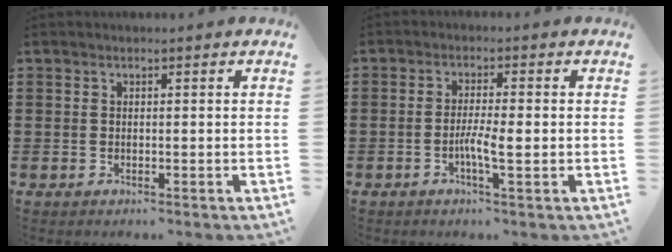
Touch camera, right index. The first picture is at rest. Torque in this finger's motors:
{"motor_torque": [0.22, 0.22, 0.16, 0.03]}